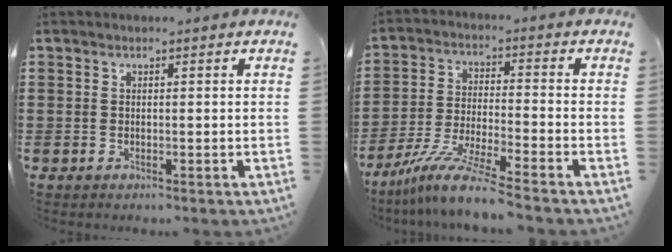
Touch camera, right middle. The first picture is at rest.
{"total": 8.9, "force": [-7.5, -0.3, 4.7], "torque": [-0.099, -0.010, -0.149]}